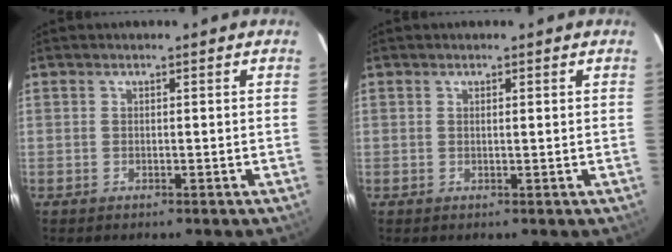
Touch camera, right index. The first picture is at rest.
{"total": 0.6, "force": [0.3, 0.0, 0.5], "torque": [-0.011, 0.001, 0.005]}